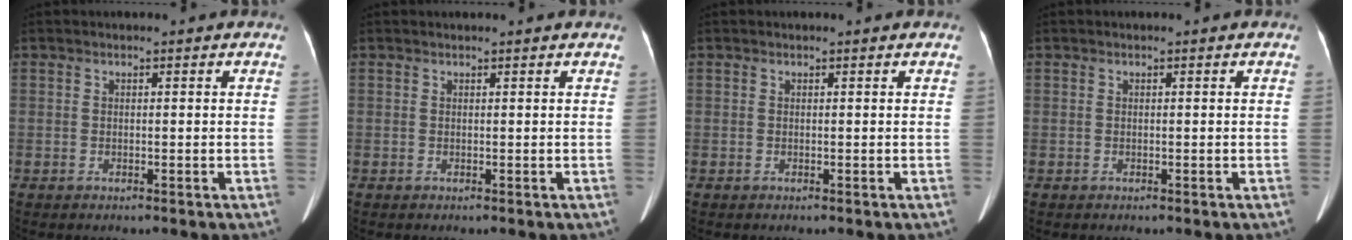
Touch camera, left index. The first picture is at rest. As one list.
[{"total": 1.4, "force": [1.3, 0.2, 0.2], "torque": [-0.012, 0.021, 0.013]}, {"total": 0.0}, {"total": 0.0}]